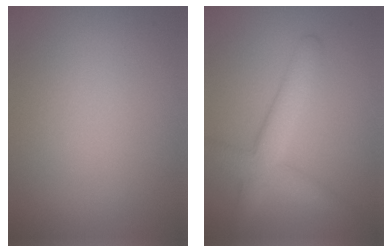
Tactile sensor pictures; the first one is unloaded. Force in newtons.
{"total": 4.4, "press": 4.4, "slide": 0.1}